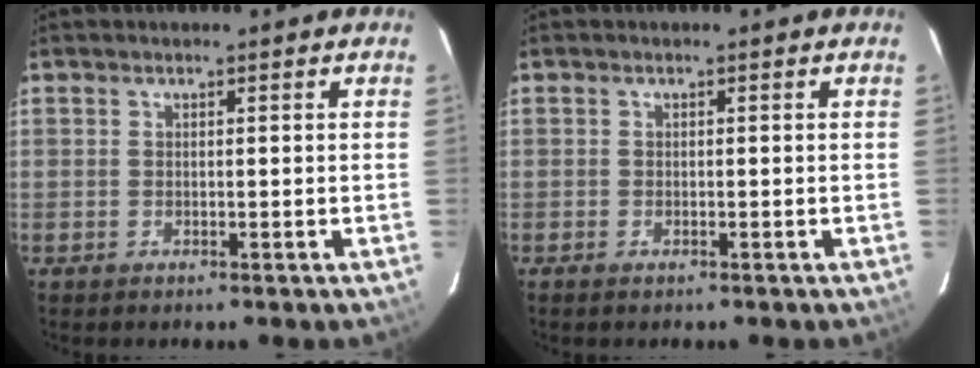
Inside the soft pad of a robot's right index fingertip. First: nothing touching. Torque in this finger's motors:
{"motor_torque": [0.07, 0.11, -0.01, 0.00]}